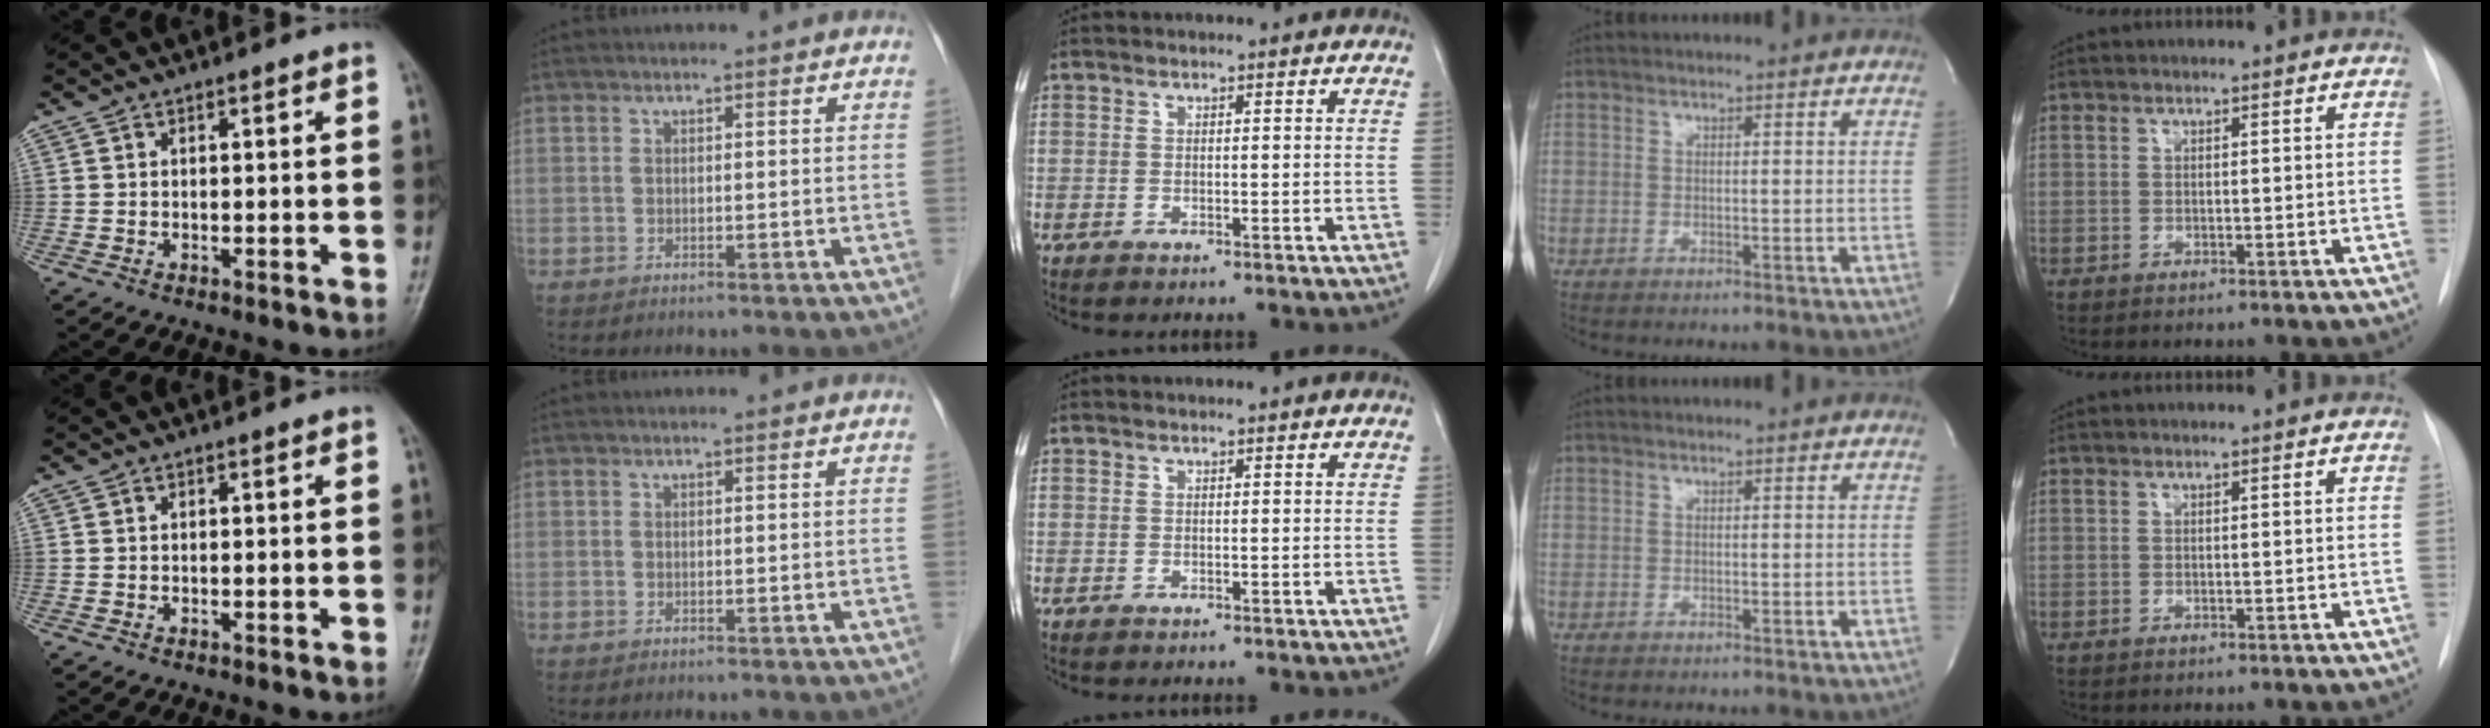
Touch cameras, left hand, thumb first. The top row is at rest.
{}